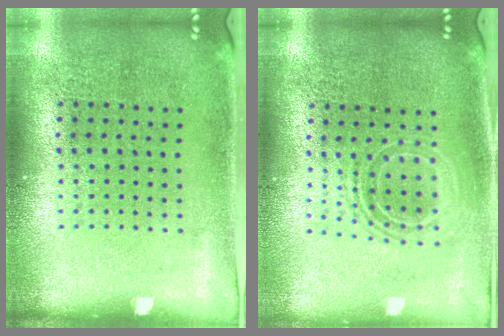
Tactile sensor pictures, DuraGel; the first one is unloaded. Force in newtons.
{"total": 1.6, "press": 1.3, "slide": 0.9}